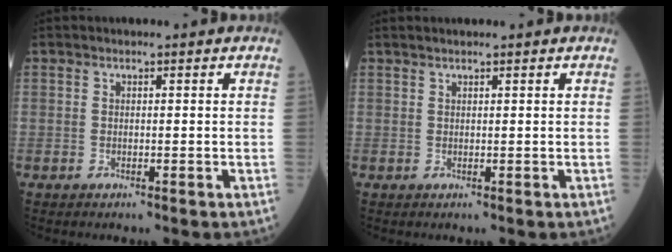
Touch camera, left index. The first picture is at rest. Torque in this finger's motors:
{"motor_torque": [0.01, 0.27, -0.06, -0.01]}